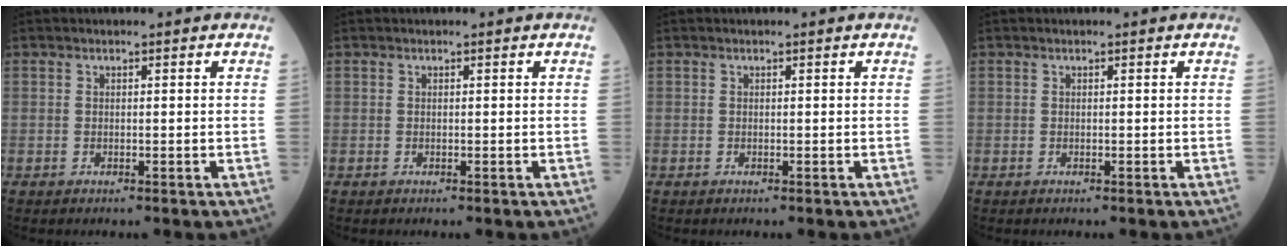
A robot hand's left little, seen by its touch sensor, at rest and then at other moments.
{"total": 0.0}
{"total": 0.0}
{"total": 0.0}